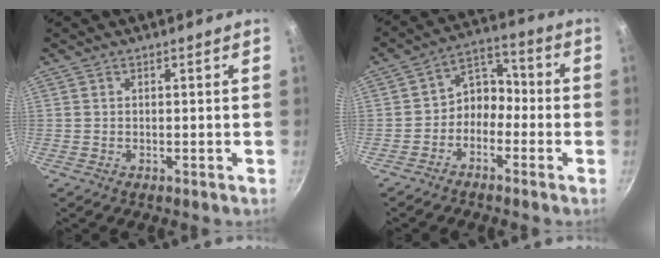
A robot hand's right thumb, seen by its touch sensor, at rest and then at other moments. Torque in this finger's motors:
{"motor_torque": [-0.33, -0.04, -0.29, 0.21, 0.12]}